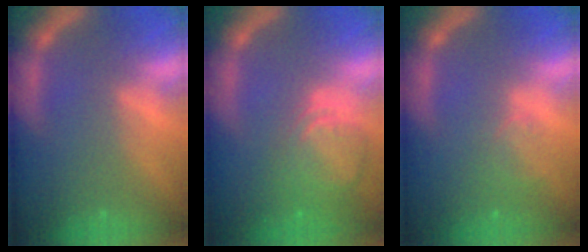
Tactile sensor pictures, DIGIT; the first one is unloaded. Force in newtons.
{"total": 6.1}
{"total": 2.0}